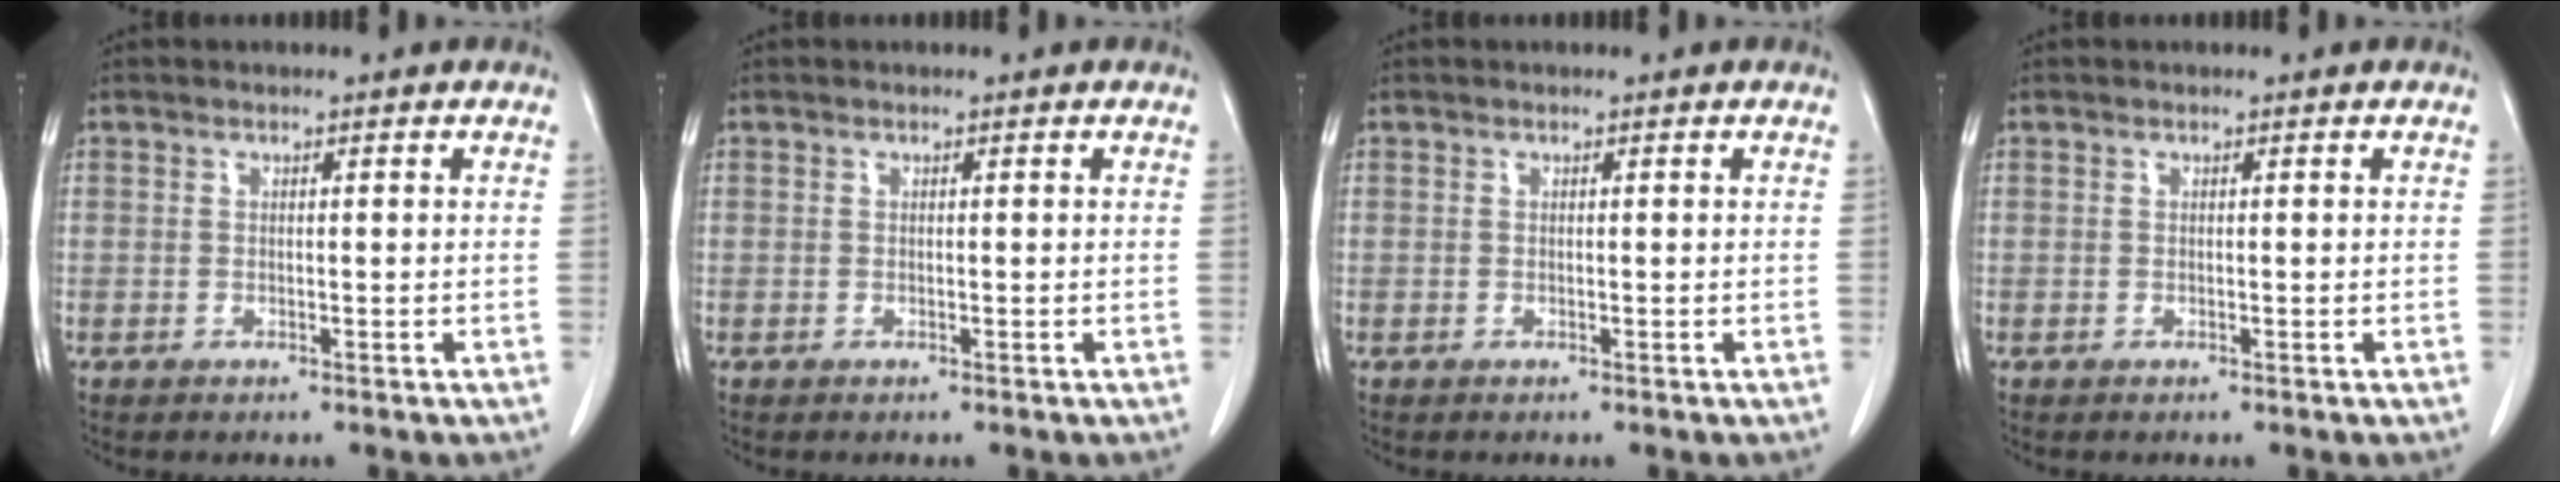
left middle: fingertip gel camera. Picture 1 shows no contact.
{"total": 0.0}
{"total": 0.0}
{"total": 0.0}